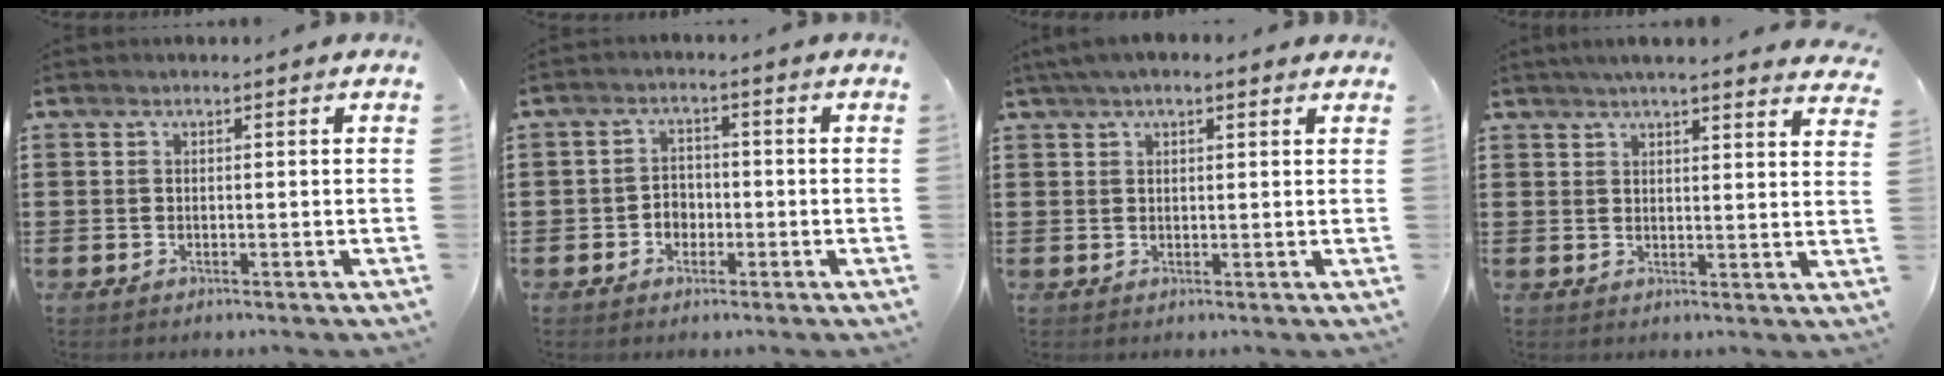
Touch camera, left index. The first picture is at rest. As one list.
[{"total": 2.6, "force": [-1.3, 2.1, 1.0], "torque": [-0.025, 0.005, -0.029]}, {"total": 2.3, "force": [1.4, 1.0, 1.5], "torque": [-0.032, 0.008, 0.025]}, {"total": 4.1, "force": [3.9, -0.2, 1.3], "torque": [-0.038, -0.009, 0.071]}]